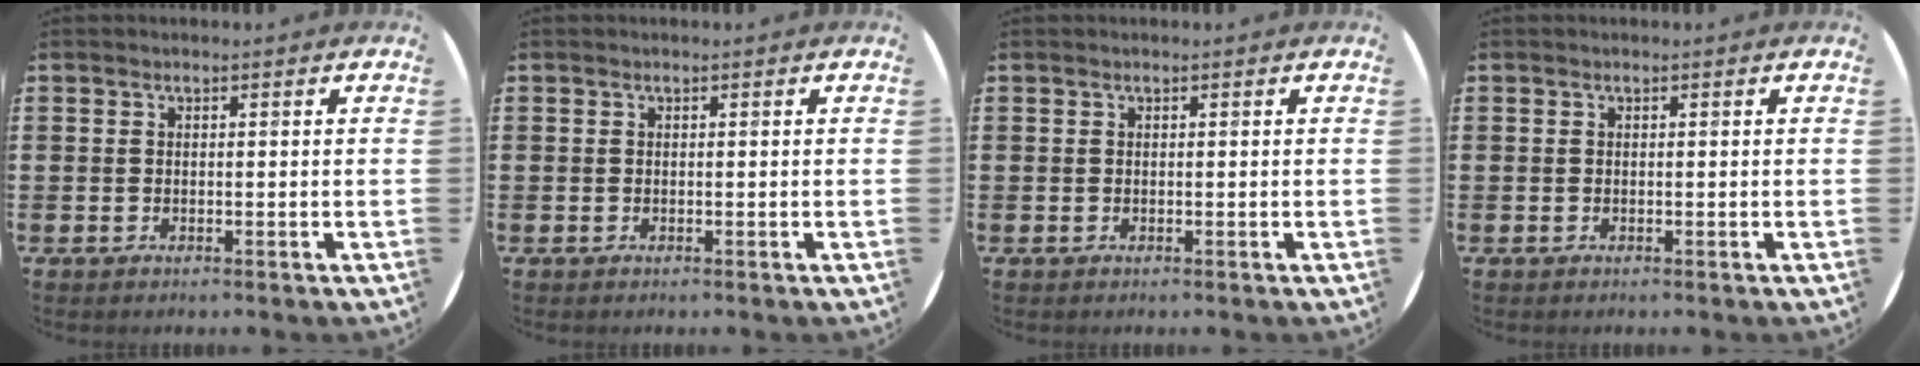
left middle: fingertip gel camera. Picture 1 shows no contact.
{"total": 0.0}
{"total": 0.0}
{"total": 0.0}